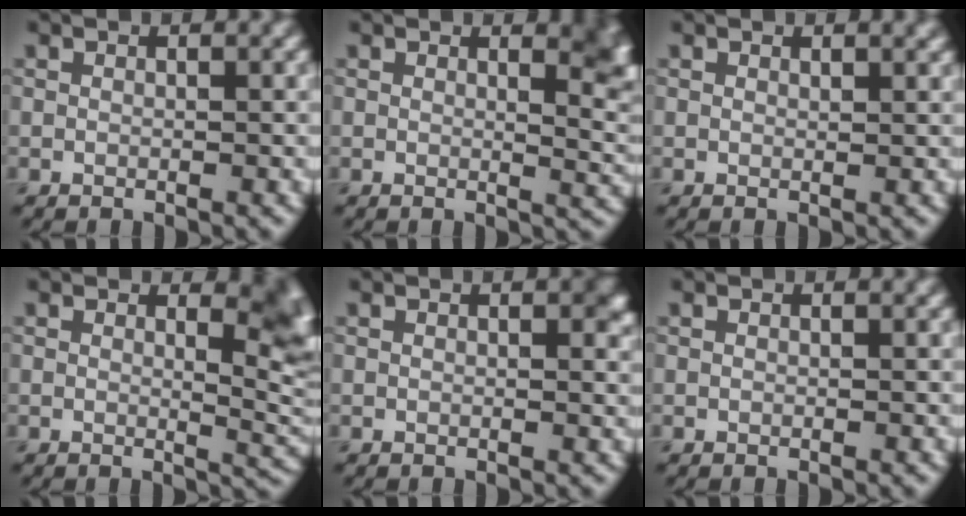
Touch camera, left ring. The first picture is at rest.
{"total": 4.1, "force": [1.9, 1.5, 3.3], "torque": [-0.021, 0.000, 0.024]}
{"total": 0.7, "force": [0.6, 0.1, 0.3], "torque": [-0.002, -0.001, 0.010]}
{"total": 5.0, "force": [1.7, 2.1, 4.1], "torque": [-0.029, -0.011, 0.028]}
{"total": 1.4, "force": [0.6, 0.5, 1.3], "torque": [-0.010, -0.002, 0.010]}
{"total": 0.0}